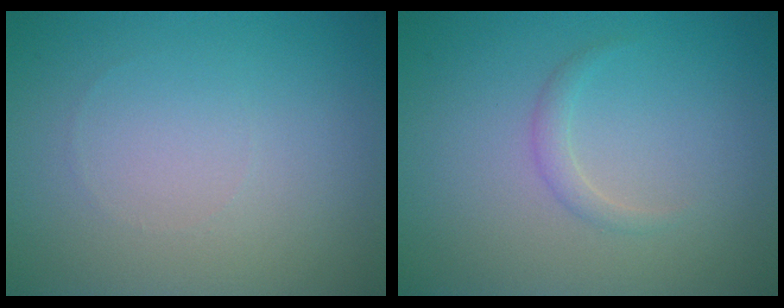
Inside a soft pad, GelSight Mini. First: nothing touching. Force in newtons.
{"total": 1.1, "press": 1.1, "slide": 0.1}